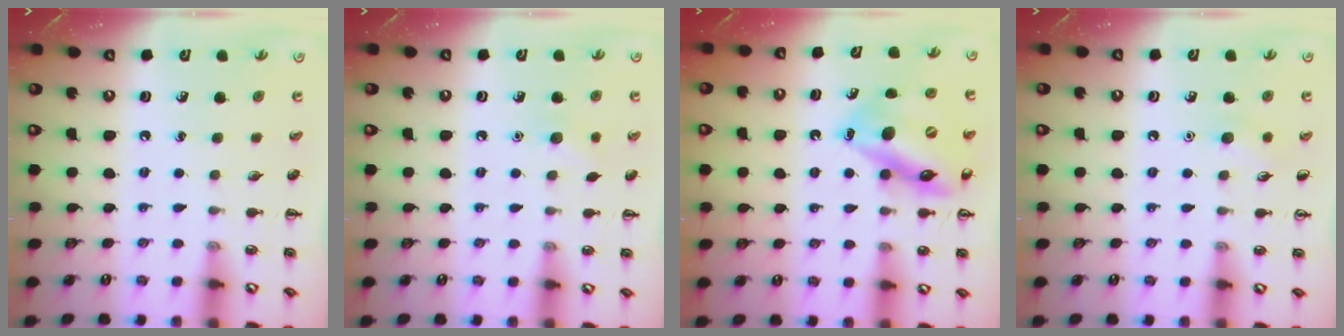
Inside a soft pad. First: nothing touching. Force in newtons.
{"total": 5.4, "press": 5.2, "slide": 1.3}
{"total": 15.0, "press": 14.6, "slide": 3.7}
{"total": 5.6, "press": 5.3, "slide": 1.6}